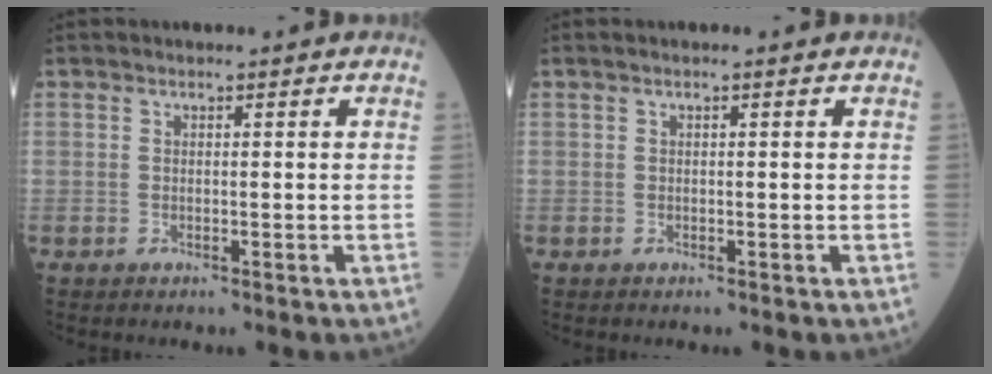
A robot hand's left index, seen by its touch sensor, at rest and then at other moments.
{"total": 0.5, "force": [0.3, -0.1, 0.5], "torque": [-0.016, 0.008, 0.006]}